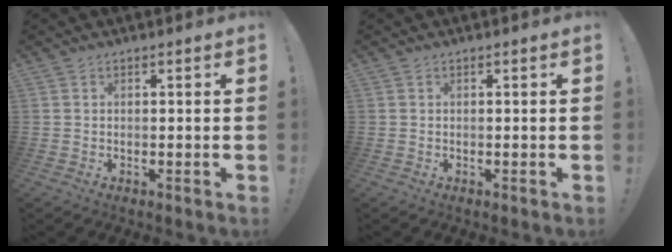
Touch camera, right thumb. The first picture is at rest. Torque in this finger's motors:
{"motor_torque": [0.00, 0.00, 0.00, 0.00, 0.00]}